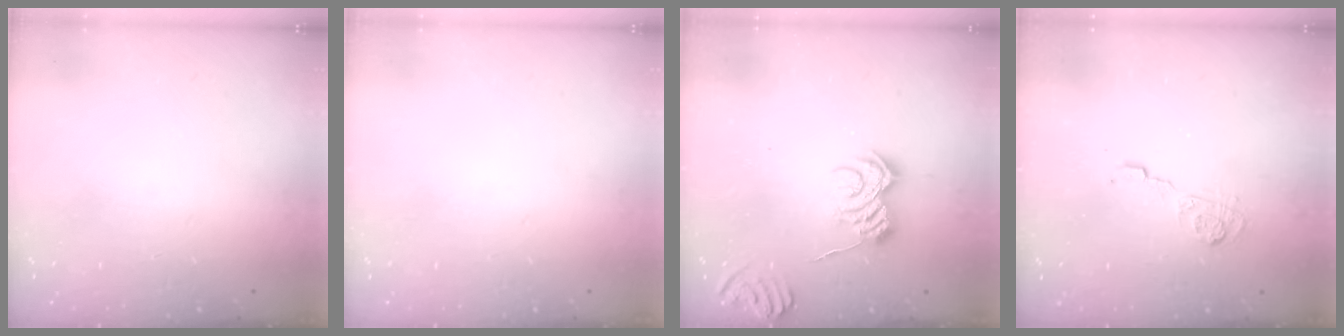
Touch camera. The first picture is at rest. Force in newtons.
{"total": 0.0}
{"total": 5.4, "press": 5.3, "slide": 1.0}
{"total": 5.3, "press": 5.2, "slide": 0.8}